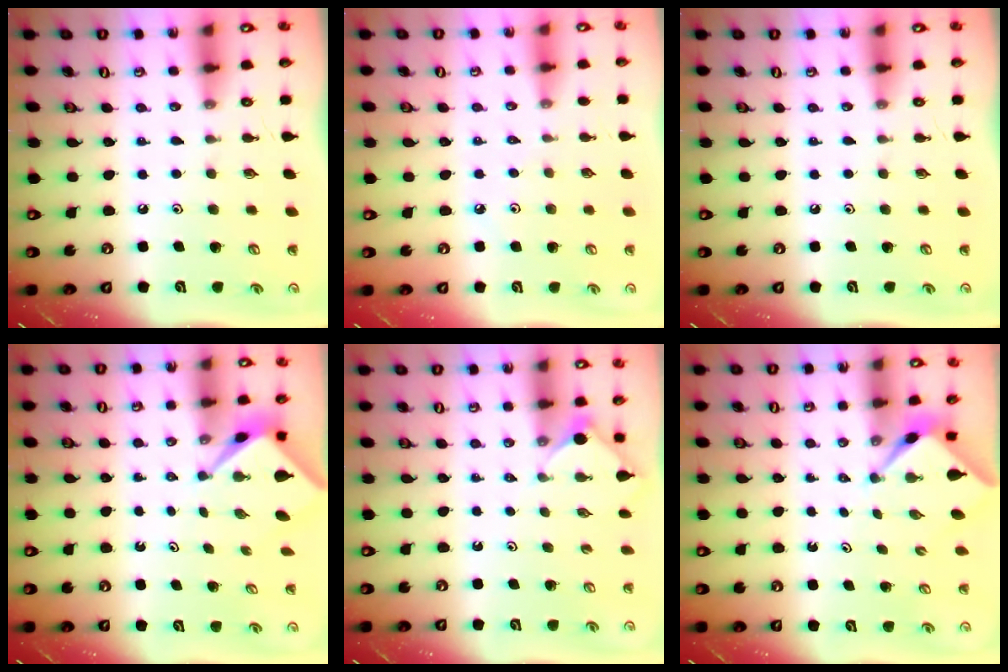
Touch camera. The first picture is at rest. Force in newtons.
{"total": 2.0, "press": 2.0, "slide": 0.5}
{"total": 0.0}
{"total": 2.3, "press": 2.3, "slide": 0.2}
{"total": 2.3, "press": 2.2, "slide": 0.3}
{"total": 2.2, "press": 2.2, "slide": 0.3}